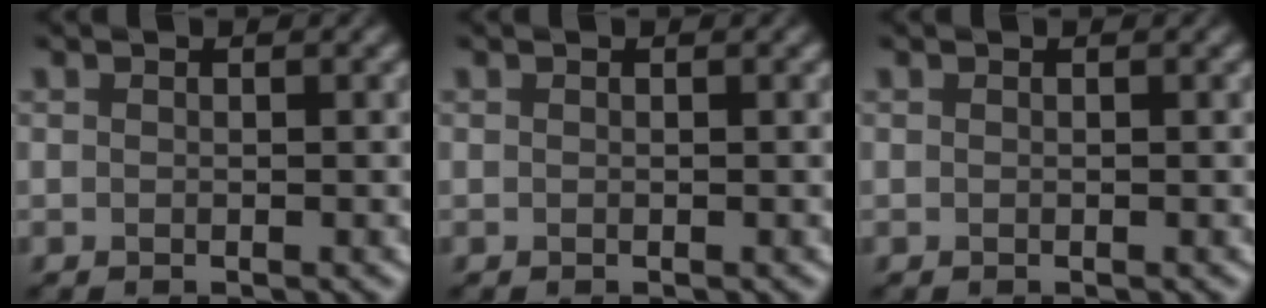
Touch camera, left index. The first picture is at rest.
{"total": 0.0}
{"total": 0.0}